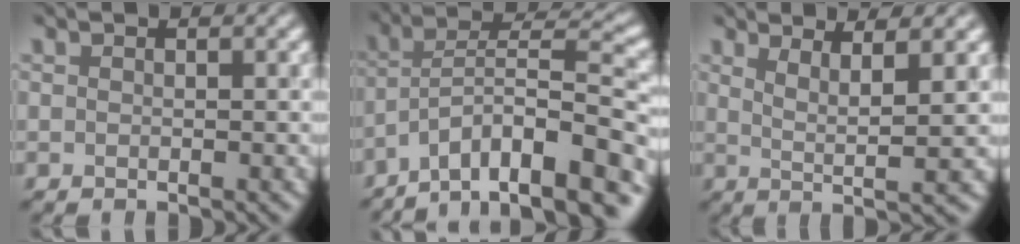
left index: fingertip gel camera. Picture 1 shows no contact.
{"total": 10.9, "force": [-7.2, 2.9, 7.6], "torque": [-0.115, 0.019, -0.116]}
{"total": 3.5, "force": [1.4, 0.2, 3.2], "torque": [-0.063, 0.001, 0.043]}